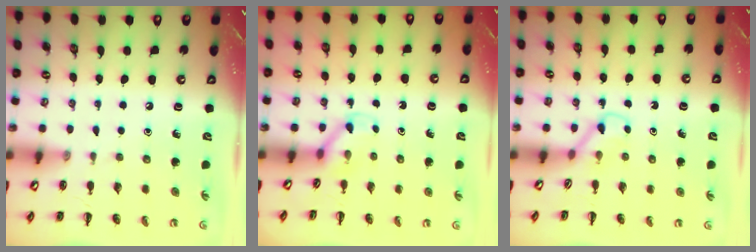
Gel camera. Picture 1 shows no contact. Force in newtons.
{"total": 3.1, "press": 2.9, "slide": 1.0}
{"total": 3.1, "press": 2.9, "slide": 1.1}